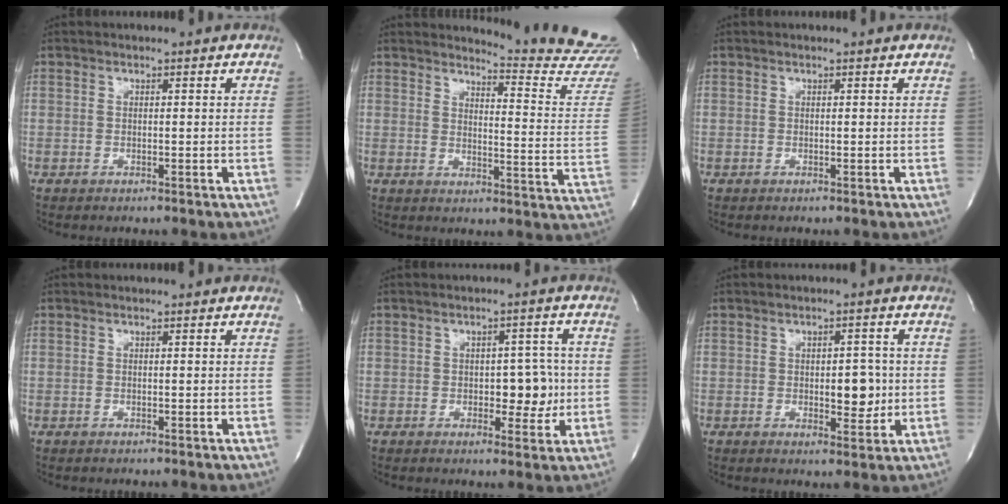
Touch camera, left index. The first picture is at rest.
{"total": 16.1, "force": [16.0, -1.3, 1.3], "torque": [-0.010, -0.160, 0.160]}
{"total": 0.0}
{"total": 0.0}
{"total": 5.2, "force": [-0.7, 2.9, 4.3], "torque": [-0.046, 0.006, -0.007]}
{"total": 4.8, "force": [-0.5, 2.3, 4.1], "torque": [-0.049, -0.005, -0.004]}